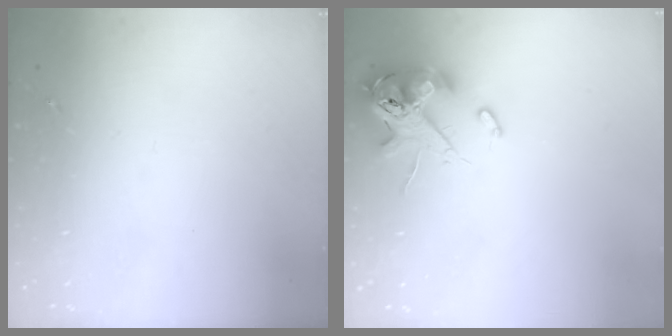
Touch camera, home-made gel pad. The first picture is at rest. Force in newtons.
{"total": 13.2, "press": 13.0, "slide": 2.3}